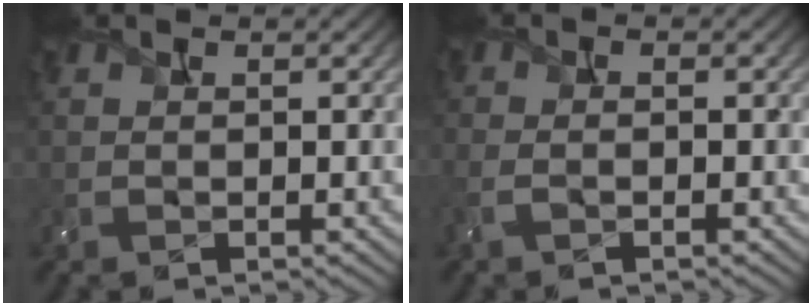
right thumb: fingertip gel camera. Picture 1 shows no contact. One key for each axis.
{"total": 2.2, "fx": -1.1, "fy": 0.8, "fz": 1.8, "tx": -0.044, "ty": -0.001, "tz": -0.029}